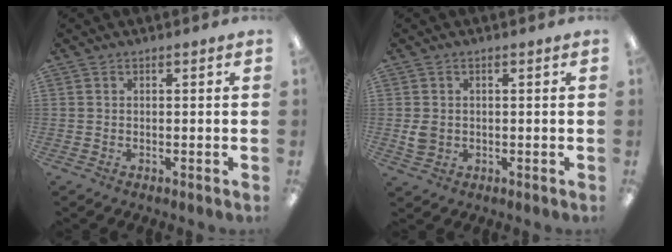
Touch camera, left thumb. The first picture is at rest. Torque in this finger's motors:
{"motor_torque": [-0.16, 0.21, 0.22, -0.29, 0.08]}